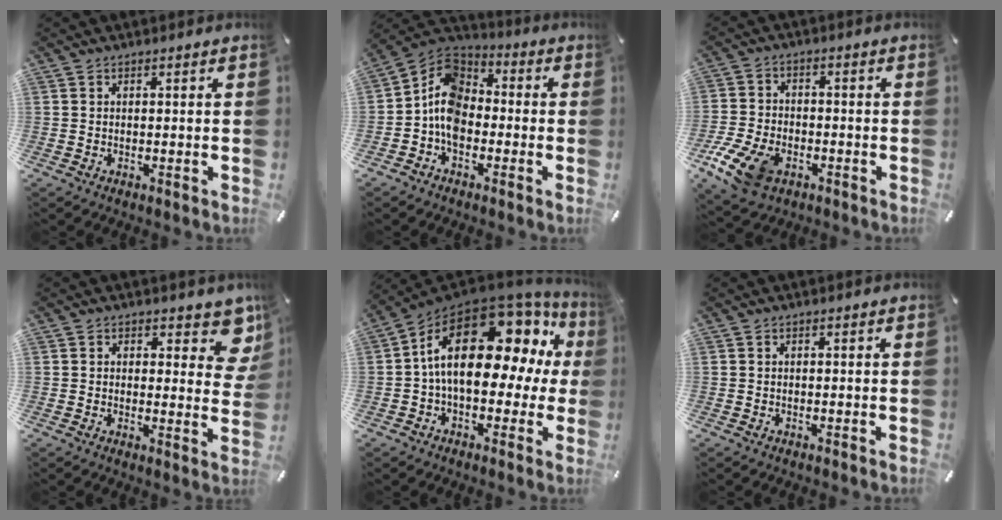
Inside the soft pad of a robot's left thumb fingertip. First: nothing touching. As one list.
[{"total": 9.8, "force": [-3.8, 7.1, 5.5], "torque": [-0.129, 0.016, -0.078]}, {"total": 10.6, "force": [-5.3, 6.7, 6.3], "torque": [-0.140, 0.021, -0.096]}, {"total": 8.4, "force": [4.6, 4.5, 5.4], "torque": [-0.039, -0.032, 0.074]}, {"total": 22.1, "force": [5.4, 11.8, 18.0], "torque": [-0.307, -0.032, 0.091]}, {"total": 0.0}]